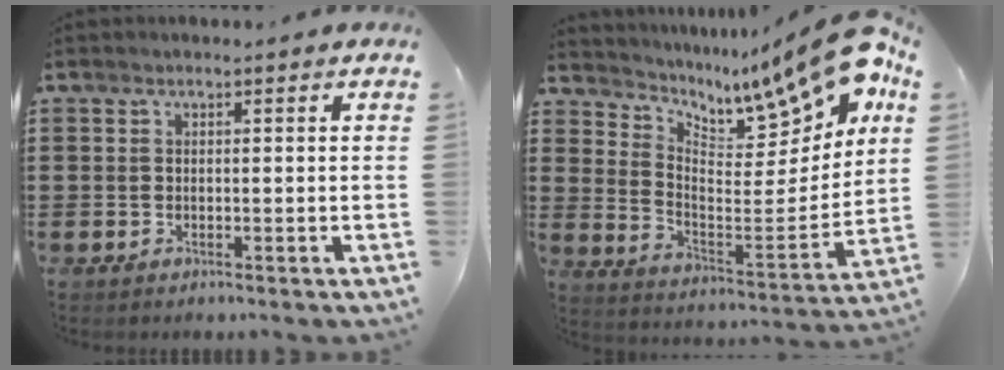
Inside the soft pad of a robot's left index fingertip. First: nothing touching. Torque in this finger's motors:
{"motor_torque": [1.73, -0.41, 0.97, 0.21]}